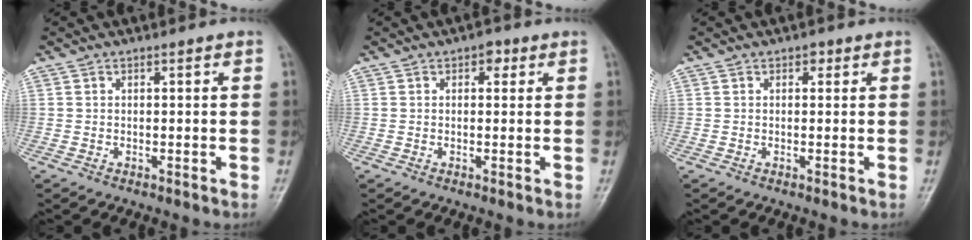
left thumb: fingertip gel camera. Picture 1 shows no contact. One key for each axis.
{"total": 2.2, "fx": 0.9, "fy": 1.4, "fz": 1.4, "tx": -0.003, "ty": 0.003, "tz": 0.005}
{"total": 1.2, "fx": 0.5, "fy": 0.8, "fz": 0.7, "tx": 0.001, "ty": 0.002, "tz": 0.002}